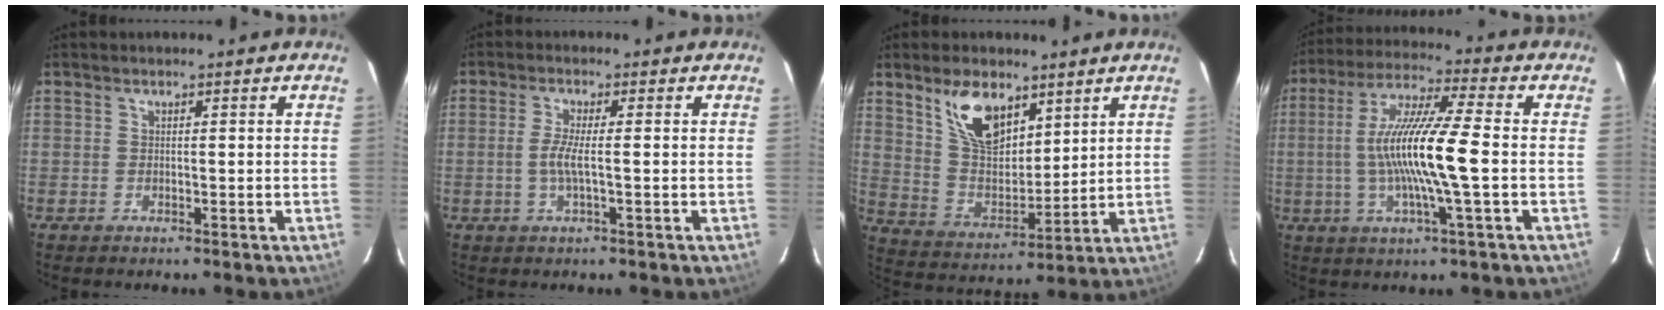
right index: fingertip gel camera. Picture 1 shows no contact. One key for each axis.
{"total": 3.8, "fx": -0.7, "fy": 0.1, "fz": 3.7, "tx": -0.073, "ty": -0.003, "tz": -0.015}
{"total": 12.8, "fx": 7.7, "fy": 6.6, "fz": 7.7, "tx": -0.142, "ty": 0.007, "tz": 0.156}
{"total": 14.7, "fx": -1.4, "fy": 0.2, "fz": 14.7, "tx": -0.277, "ty": 0.001, "tz": -0.030}